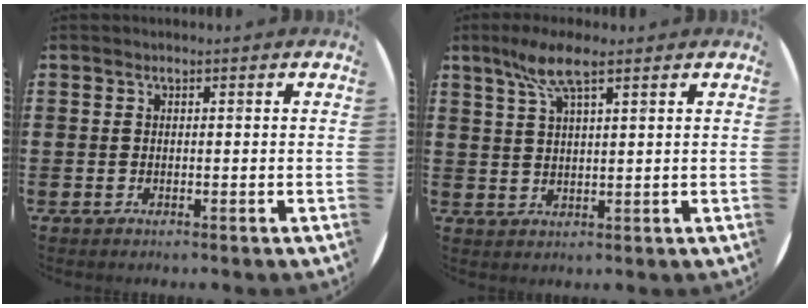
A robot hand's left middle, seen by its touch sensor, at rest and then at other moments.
{"total": 6.0, "force": [3.9, 1.1, 4.4], "torque": [-0.095, 0.007, 0.067]}